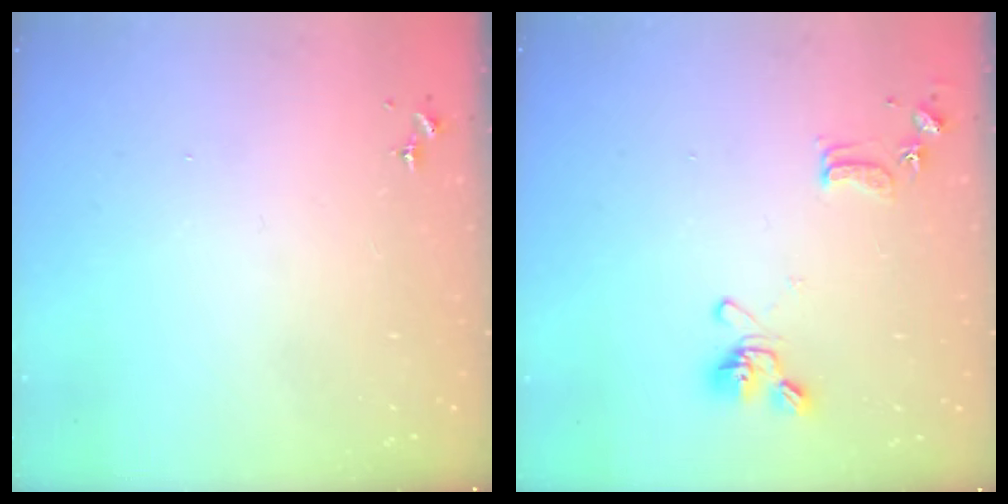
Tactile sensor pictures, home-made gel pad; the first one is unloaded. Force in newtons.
{"total": 13.7, "press": 13.6, "slide": 2.1}